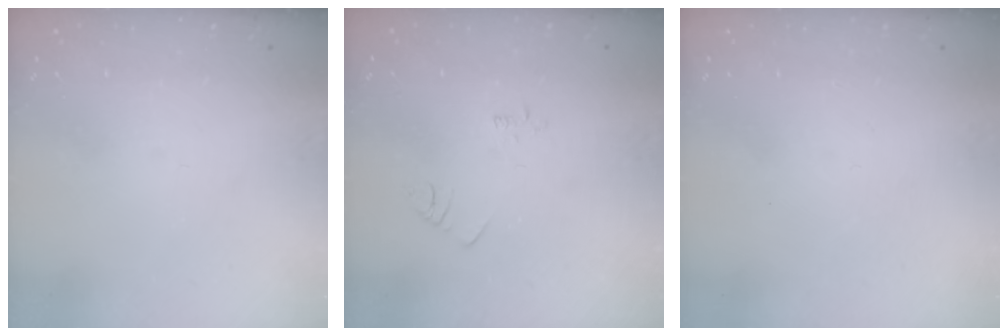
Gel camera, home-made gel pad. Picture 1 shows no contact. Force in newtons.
{"total": 2.1, "press": 2.1, "slide": 0.4}
{"total": 1.6, "press": 1.6, "slide": 0.1}